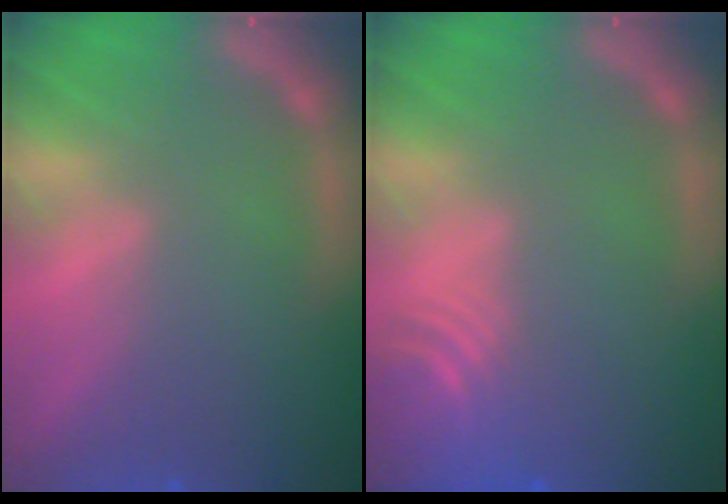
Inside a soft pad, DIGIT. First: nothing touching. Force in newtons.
{"total": 6.0}